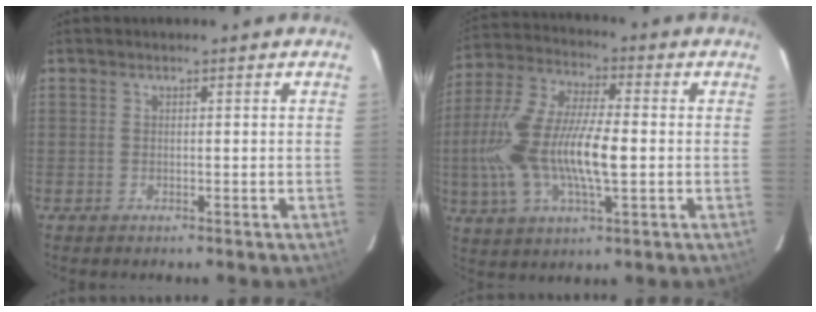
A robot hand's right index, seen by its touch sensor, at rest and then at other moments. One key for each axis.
{"total": 17.5, "fx": -1.9, "fy": 6.4, "fz": 16.2, "tx": -0.337, "ty": 0.002, "tz": -0.037}